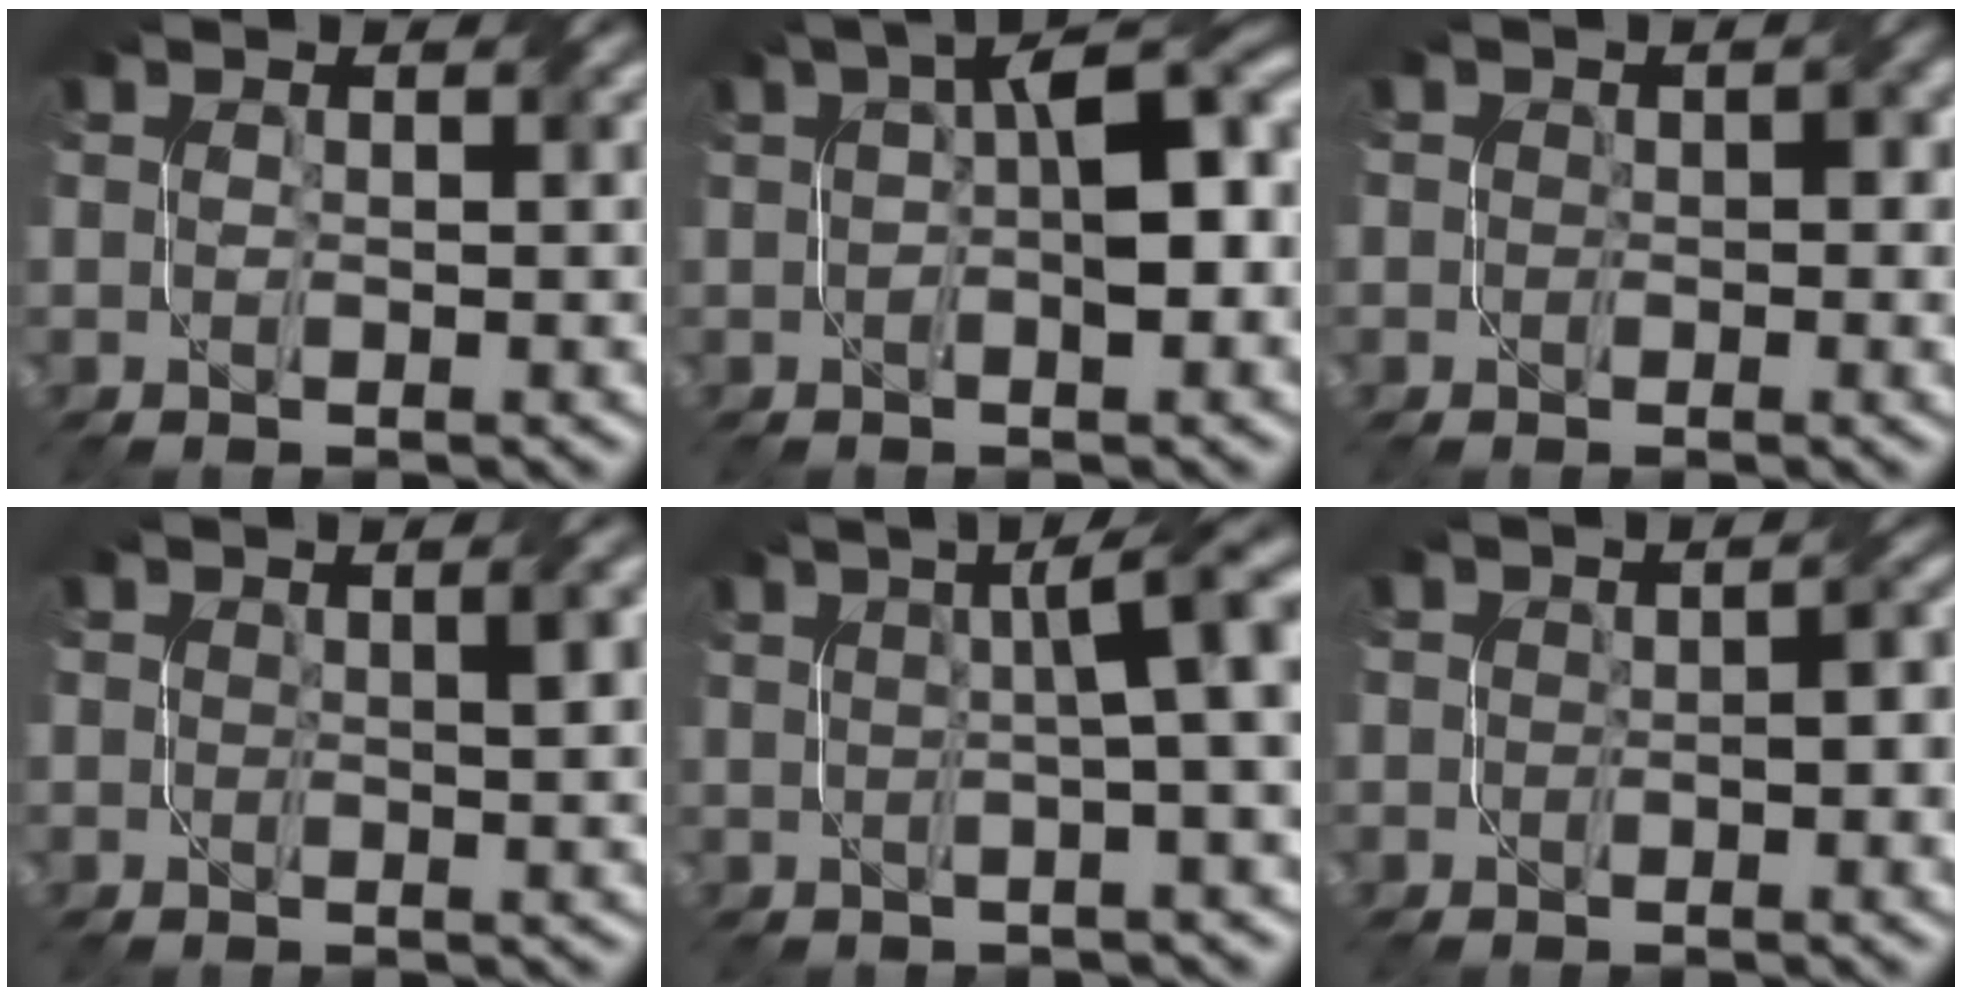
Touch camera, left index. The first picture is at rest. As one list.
[{"total": 7.0, "force": [0.7, 2.3, 6.6], "torque": [-0.093, 0.019, 0.009]}, {"total": 1.9, "force": [-0.2, 1.5, 1.2], "torque": [-0.007, 0.000, 0.000]}, {"total": 1.8, "force": [0.3, 0.4, 1.7], "torque": [-0.015, 0.008, 0.006]}, {"total": 8.4, "force": [1.4, 2.8, 7.8], "torque": [-0.050, 0.035, 0.008]}, {"total": 2.2, "force": [-0.8, 1.0, 1.7], "torque": [-0.018, 0.006, -0.009]}]